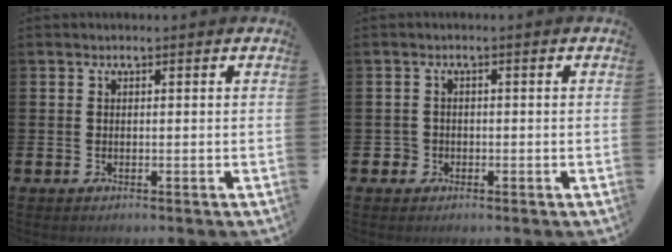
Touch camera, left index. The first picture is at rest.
{"total": 1.5, "force": [-0.7, 1.3, -0.2], "torque": [0.002, 0.003, -0.019]}